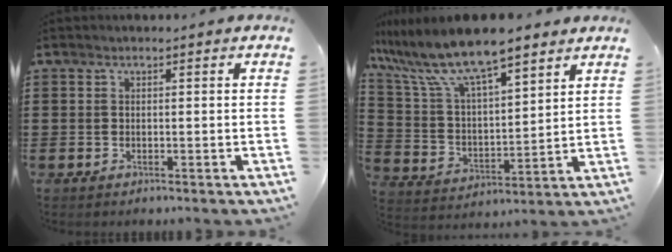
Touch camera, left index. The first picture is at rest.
{"total": 10.1, "force": [8.3, 1.9, 5.4], "torque": [-0.138, -0.038, 0.141]}